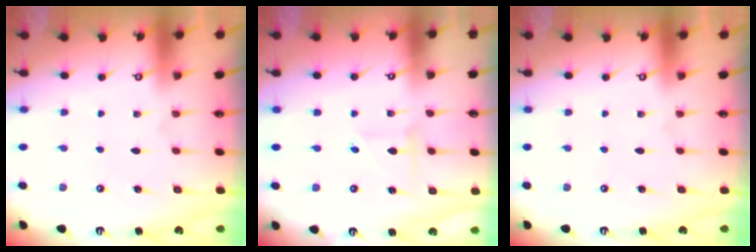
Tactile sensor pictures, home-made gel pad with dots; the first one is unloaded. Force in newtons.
{"total": 2.7, "press": 2.6, "slide": 0.3}
{"total": 0.0}